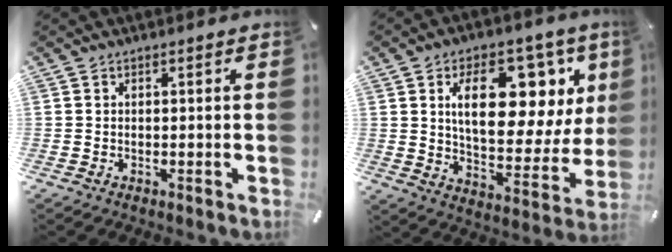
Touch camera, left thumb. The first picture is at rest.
{"total": 19.8, "force": [8.8, 10.8, 14.0], "torque": [-0.205, -0.042, 0.144]}